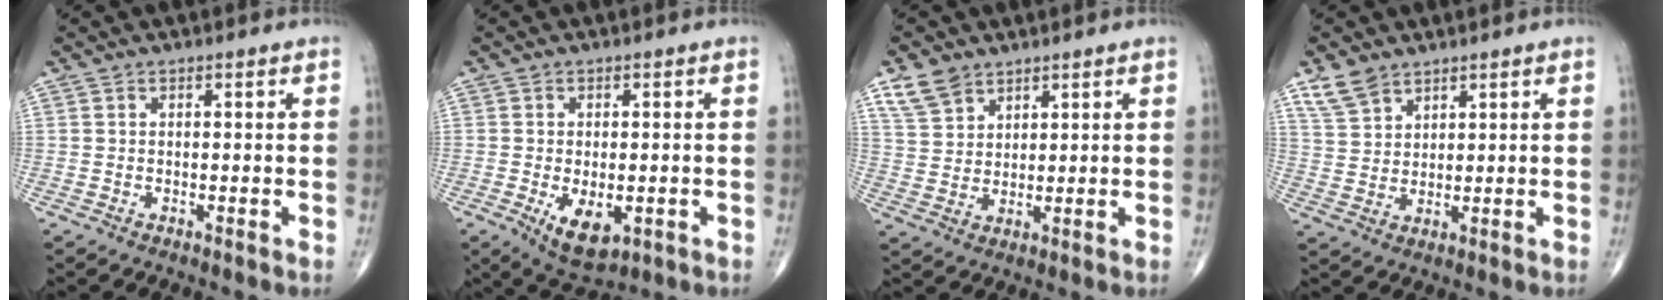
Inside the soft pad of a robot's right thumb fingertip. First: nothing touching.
{"total": 7.4, "force": [-2.1, 4.0, 5.9], "torque": [-0.088, -0.008, -0.022]}
{"total": 6.1, "force": [4.3, 3.8, 2.2], "torque": [-0.033, -0.017, 0.091]}
{"total": 5.6, "force": [4.1, 3.2, 2.1], "torque": [-0.033, -0.016, 0.089]}